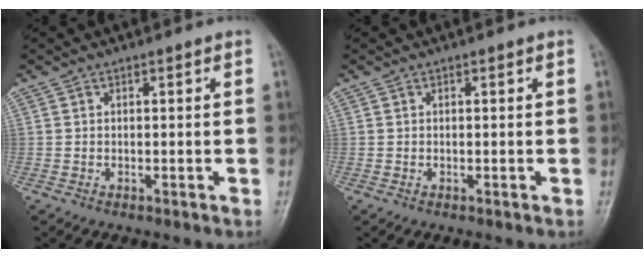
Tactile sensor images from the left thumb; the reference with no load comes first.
{"total": 0.0}